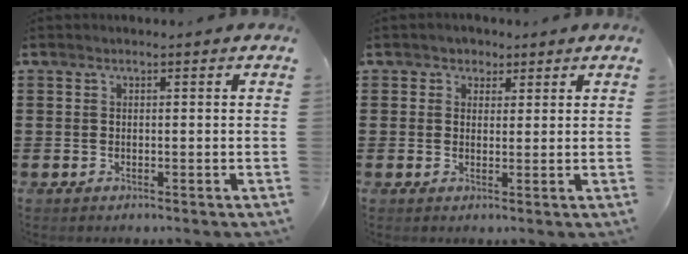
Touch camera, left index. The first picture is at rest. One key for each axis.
{"total": 1.9, "fx": 1.1, "fy": 1.5, "fz": 0.0, "tx": -0.009, "ty": 0.008, "tz": 0.020}